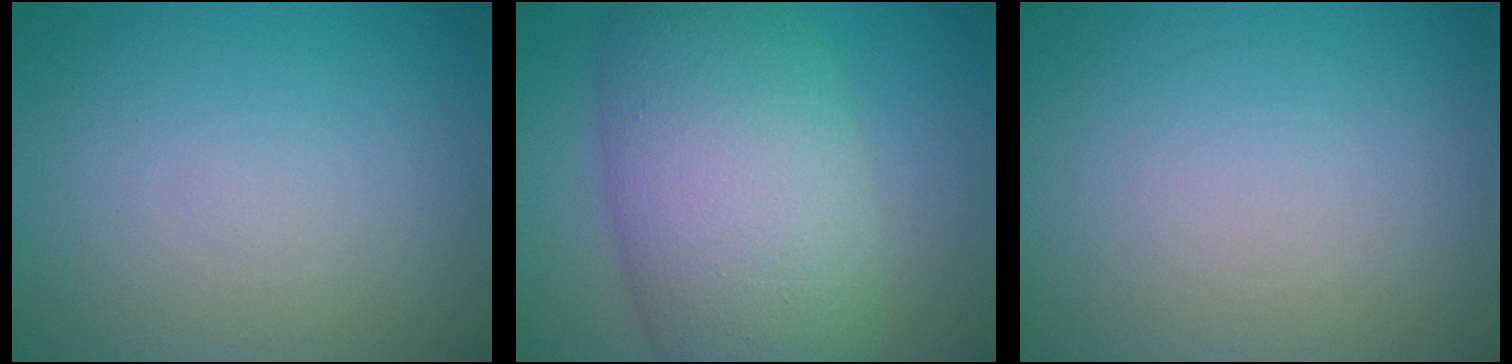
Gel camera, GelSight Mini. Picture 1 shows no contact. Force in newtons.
{"total": 11.8, "press": 11.8, "slide": 0.3}
{"total": 0.0}